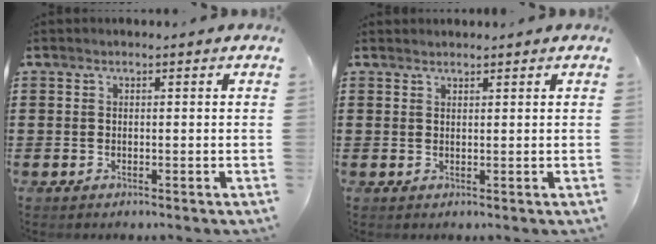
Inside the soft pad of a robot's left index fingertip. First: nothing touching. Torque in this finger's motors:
{"motor_torque": [0.39, 0.44, -0.01, 0.00]}